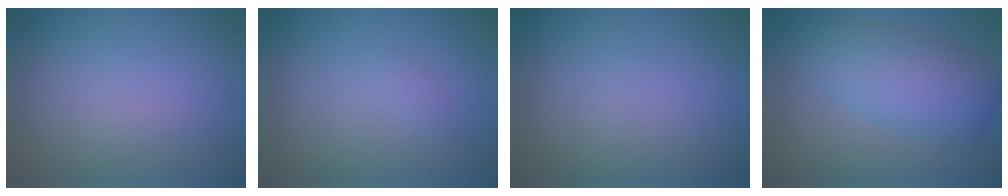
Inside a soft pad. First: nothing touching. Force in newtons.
{"total": 0.5, "press": 0.5, "slide": 0.0}
{"total": 0.0}
{"total": 5.1, "press": 5.1, "slide": 0.0}